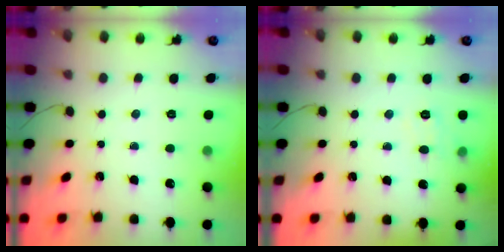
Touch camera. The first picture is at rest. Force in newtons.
{"total": 4.7, "press": 4.4, "slide": 1.6}